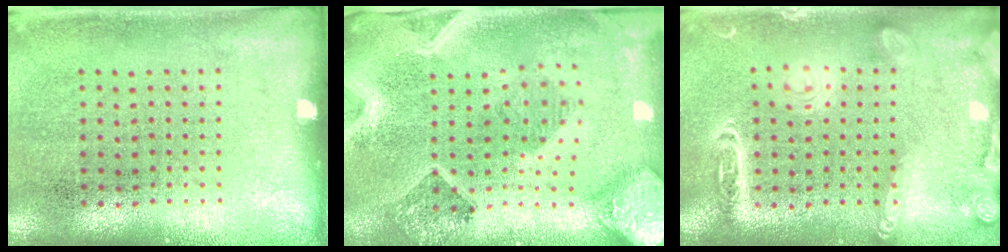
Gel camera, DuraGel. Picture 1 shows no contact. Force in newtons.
{"total": 3.2, "press": 2.7, "slide": 1.6}
{"total": 2.0, "press": 1.9, "slide": 0.1}